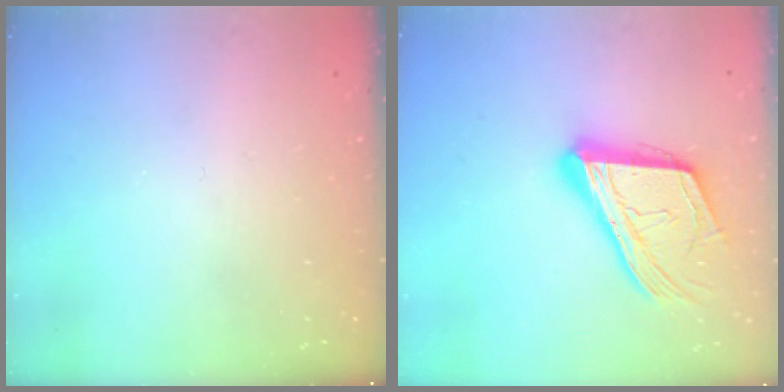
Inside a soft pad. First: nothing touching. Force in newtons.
{"total": 21.0, "press": 20.8, "slide": 2.7}